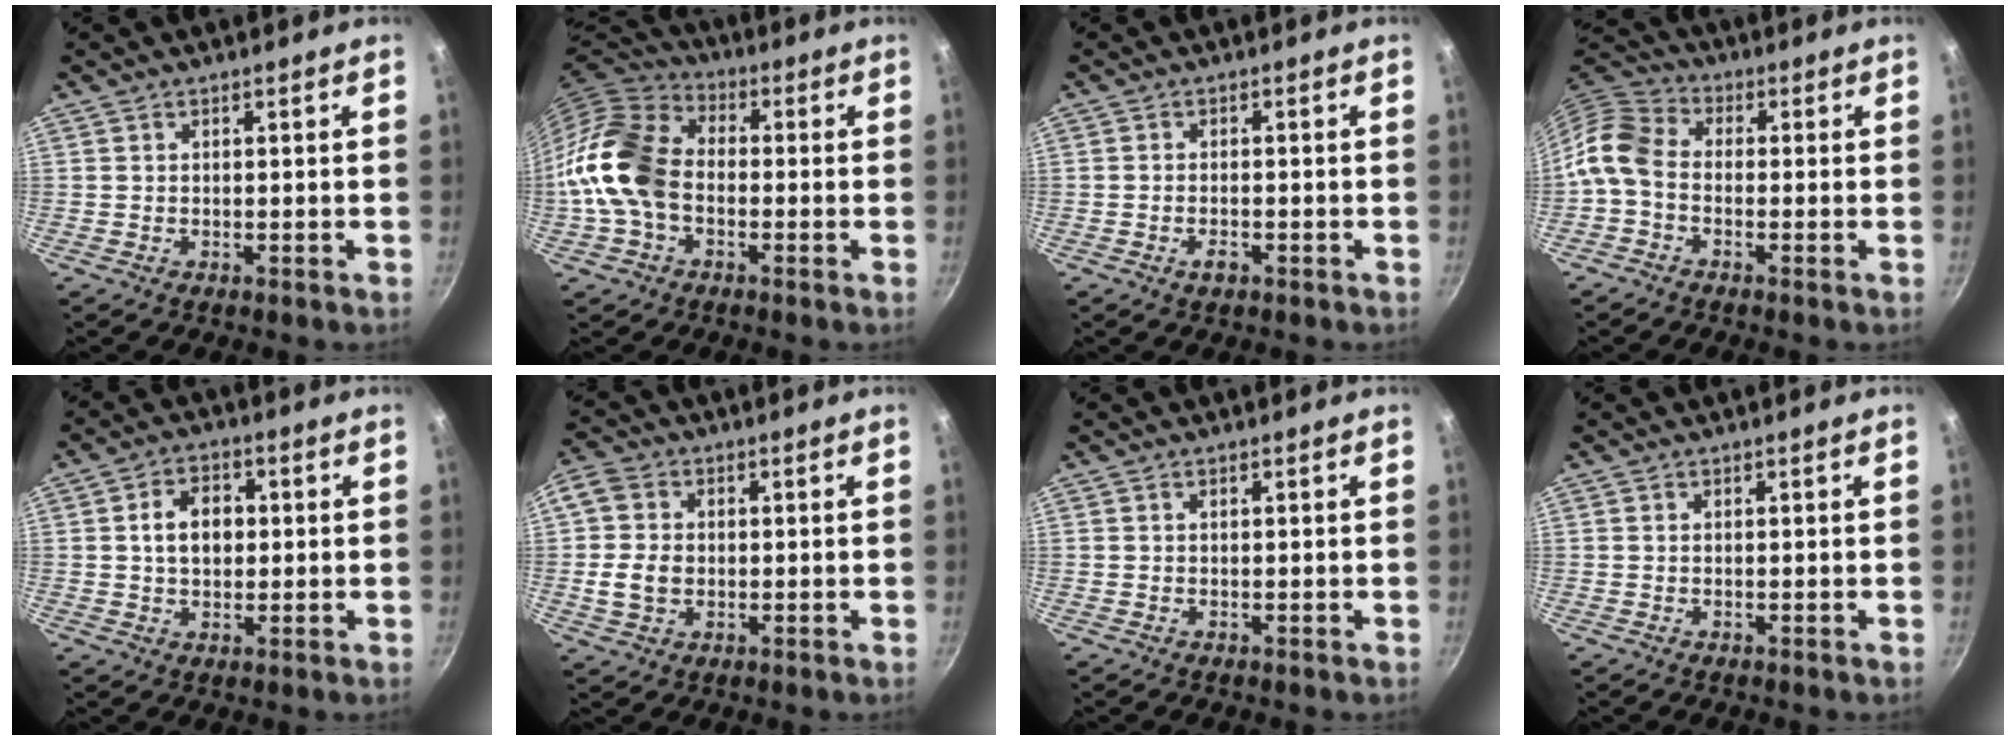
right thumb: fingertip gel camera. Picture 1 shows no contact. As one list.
[{"total": 14.2, "force": [-2.3, 10.1, 9.7], "torque": [-0.165, 0.033, -0.067]}, {"total": 1.9, "force": [-1.1, 0.9, 1.3], "torque": [-0.028, 0.006, -0.022]}, {"total": 7.6, "force": [-1.9, 5.2, 5.2], "torque": [-0.108, 0.035, -0.058]}, {"total": 7.2, "force": [0.7, 5.2, 4.9], "torque": [-0.058, 0.011, 0.007]}, {"total": 8.9, "force": [-0.2, 7.1, 5.3], "torque": [-0.092, 0.007, -0.013]}, {"total": 0.0}, {"total": 0.0}]